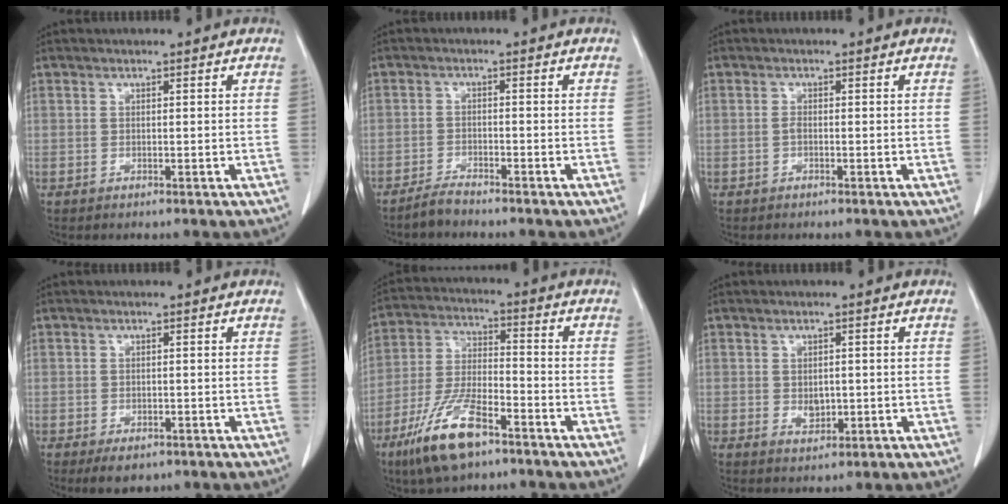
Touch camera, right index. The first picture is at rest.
{"total": 2.5, "force": [-2.4, 0.0, 0.6], "torque": [-0.015, -0.006, -0.046]}
{"total": 0.6, "force": [-0.3, 0.2, 0.5], "torque": [-0.012, 0.001, -0.006]}
{"total": 2.9, "force": [-1.8, 1.6, 1.5], "torque": [-0.020, -0.002, -0.017]}
{"total": 6.1, "force": [-3.9, 2.5, 4.0], "torque": [-0.088, -0.003, -0.067]}
{"total": 2.3, "force": [-0.2, 1.3, 1.9], "torque": [-0.035, -0.004, 0.002]}